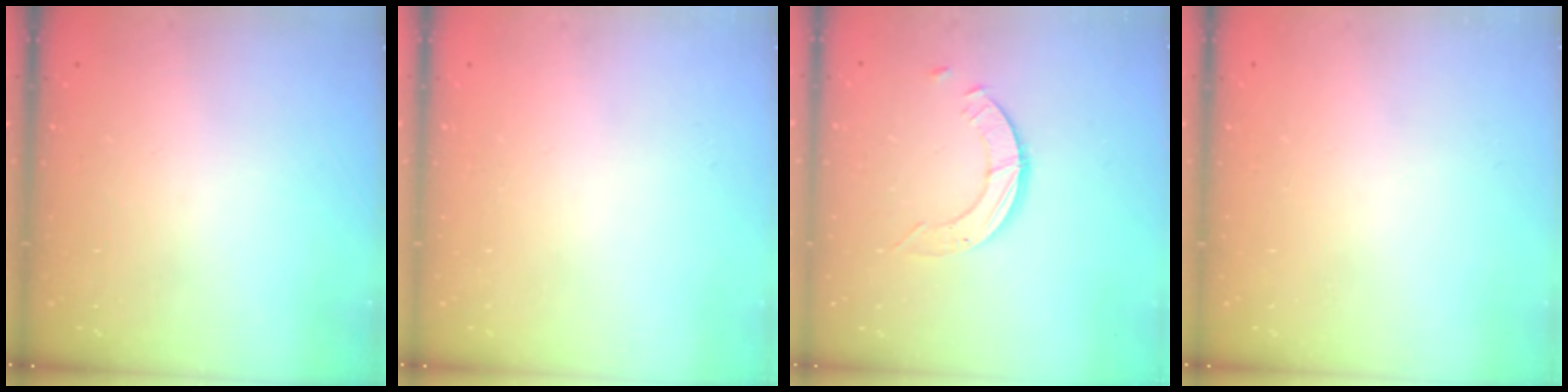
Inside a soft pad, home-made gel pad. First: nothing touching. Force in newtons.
{"total": 0.0}
{"total": 3.5, "press": 3.5, "slide": 0.2}
{"total": 0.0}